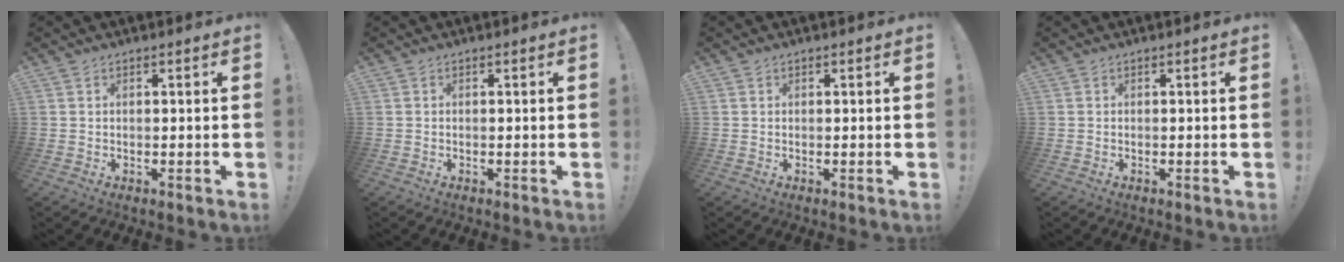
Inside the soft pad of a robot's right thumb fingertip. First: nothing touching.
{"total": 0.0}
{"total": 0.0}
{"total": 0.0}